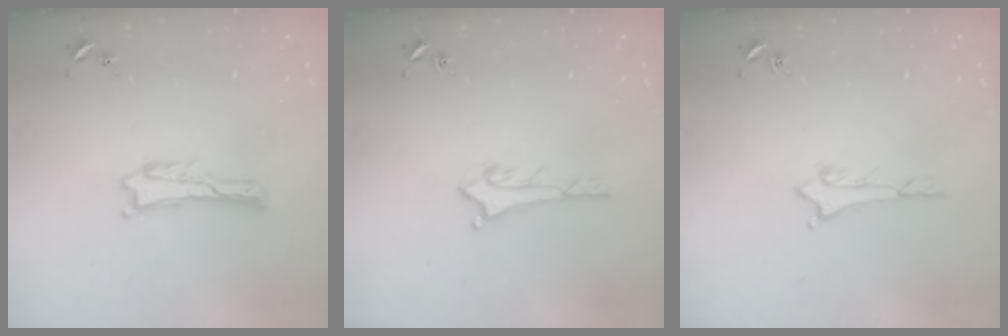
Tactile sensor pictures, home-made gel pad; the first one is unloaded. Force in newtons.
{"total": 1.6, "press": 1.6, "slide": 0.1}
{"total": 1.1, "press": 1.1, "slide": 0.1}